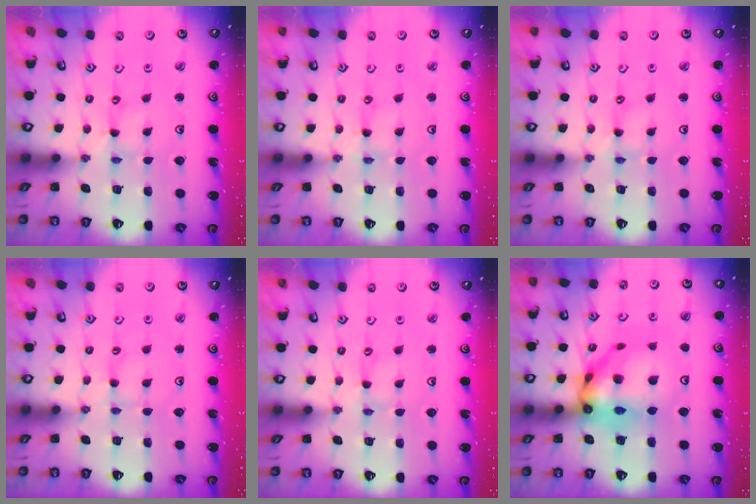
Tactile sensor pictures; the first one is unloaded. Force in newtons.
{"total": 0.0}
{"total": 0.0}
{"total": 1.8, "press": 1.8, "slide": 0.4}
{"total": 0.0}
{"total": 14.9, "press": 14.8, "slide": 1.3}